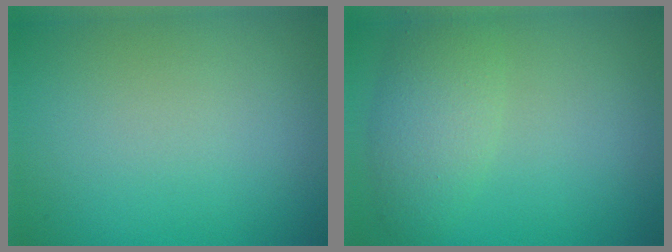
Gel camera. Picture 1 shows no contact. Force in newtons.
{"total": 3.6, "press": 3.6, "slide": 0.2}